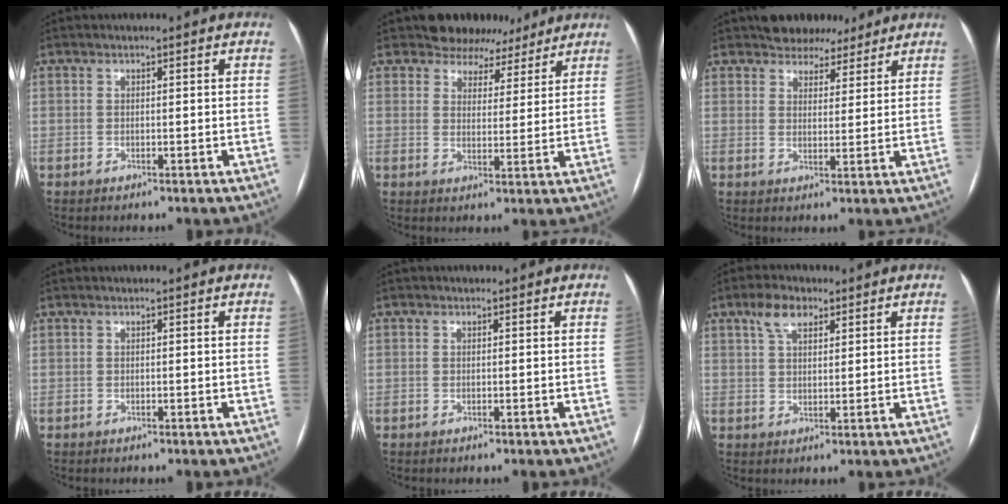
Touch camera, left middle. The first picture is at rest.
{"total": 6.7, "force": [5.5, 3.8, -0.3], "torque": [0.016, 0.000, 0.062]}
{"total": 6.2, "force": [5.2, 3.0, 1.2], "torque": [-0.012, 0.007, 0.076]}
{"total": 0.0}
{"total": 1.6, "force": [-0.7, -1.2, -0.8], "torque": [0.010, -0.010, -0.013]}
{"total": 4.7, "force": [2.9, 2.3, 3.0], "torque": [-0.064, 0.017, 0.056]}